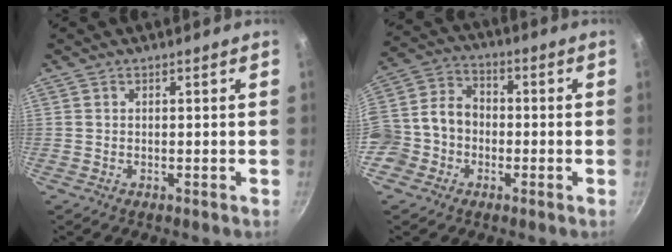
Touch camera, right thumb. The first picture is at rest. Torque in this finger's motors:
{"motor_torque": [2.32, 2.51, 1.36, -1.06, 0.28]}